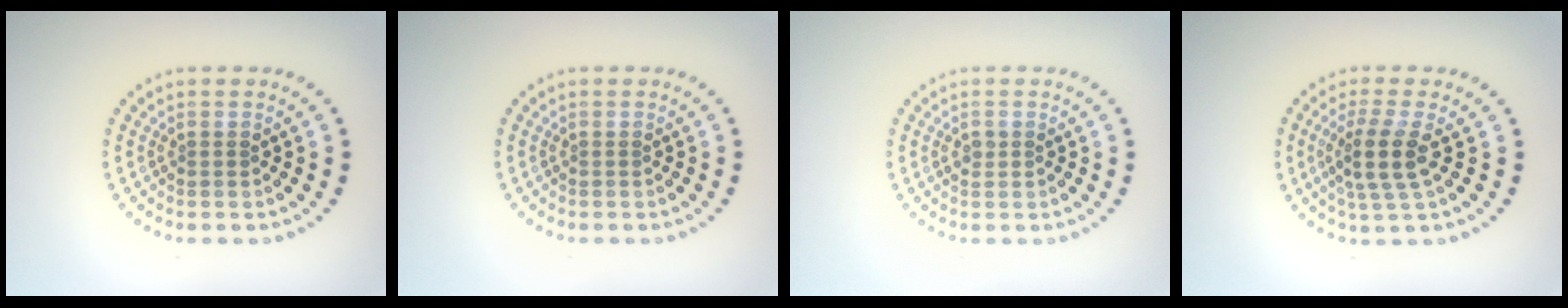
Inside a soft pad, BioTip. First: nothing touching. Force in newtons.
{"total": 0.0}
{"total": 0.9, "press": 0.9, "slide": 0.1}
{"total": 3.5, "press": 2.9, "slide": 2.0}